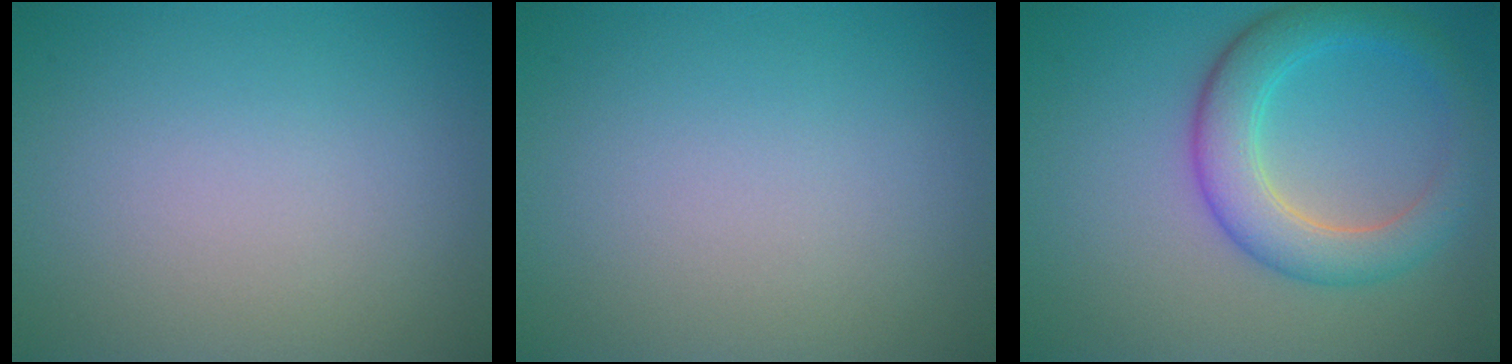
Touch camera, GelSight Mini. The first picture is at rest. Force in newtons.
{"total": 0.0}
{"total": 5.1, "press": 5.1, "slide": 0.1}